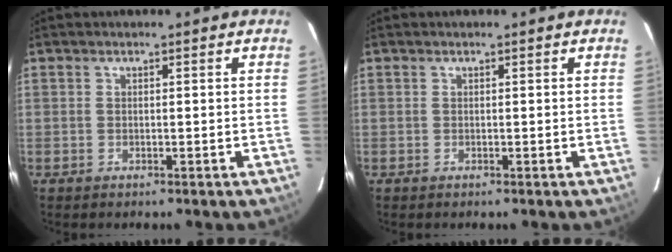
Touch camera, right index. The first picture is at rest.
{"total": 0.0}